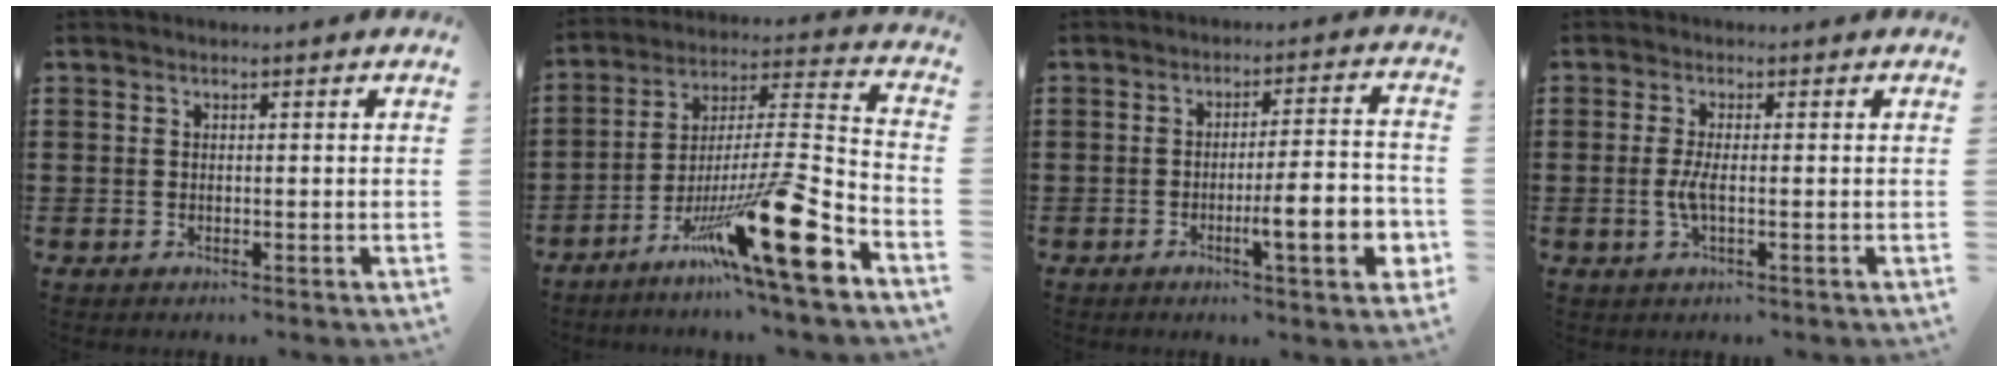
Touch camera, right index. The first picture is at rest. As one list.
[{"total": 19.3, "force": [-11.5, 1.6, 15.5], "torque": [-0.257, 0.014, -0.193]}, {"total": 9.4, "force": [-3.2, 1.8, 8.6], "torque": [-0.129, -0.005, -0.053]}, {"total": 3.0, "force": [-0.6, 0.6, 2.9], "torque": [-0.074, -0.009, -0.018]}]